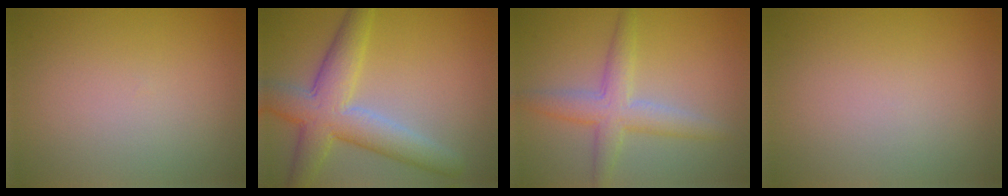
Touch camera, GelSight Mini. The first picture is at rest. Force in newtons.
{"total": 6.8, "press": 6.8, "slide": 0.1}
{"total": 4.1, "press": 4.0, "slide": 0.3}
{"total": 0.0}